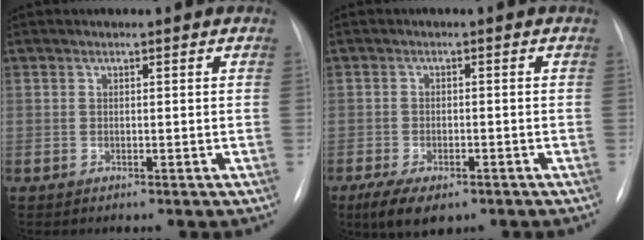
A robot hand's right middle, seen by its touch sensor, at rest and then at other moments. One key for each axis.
{"total": 7.0, "fx": -4.6, "fy": 2.9, "fz": 4.4, "tx": -0.079, "ty": -0.012, "tz": -0.070}